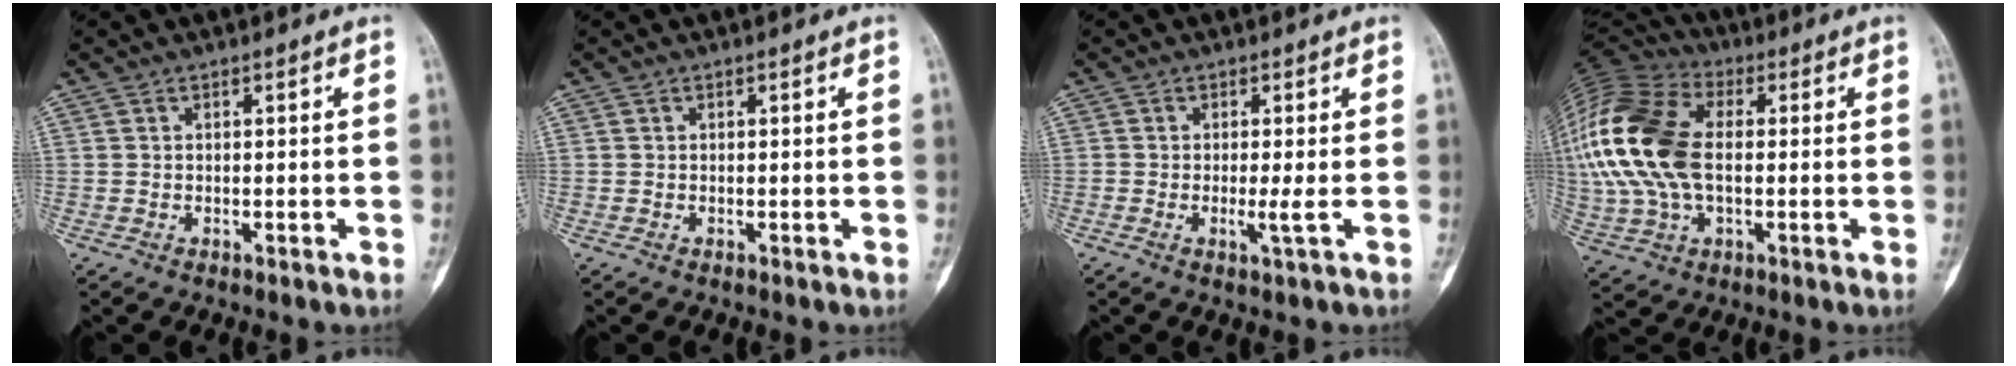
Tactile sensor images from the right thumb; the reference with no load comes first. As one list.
[{"total": 0.0}, {"total": 2.0, "force": [-0.3, -0.3, 1.9], "torque": [-0.044, -0.007, -0.010]}, {"total": 21.7, "force": [1.2, 12.8, 17.5], "torque": [-0.399, 0.012, 0.018]}]